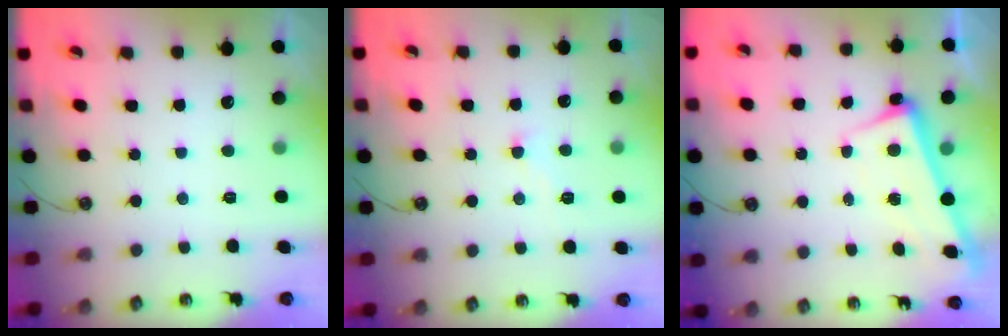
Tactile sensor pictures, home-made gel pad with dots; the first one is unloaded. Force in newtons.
{"total": 0.8, "press": 0.5, "slide": 0.6}
{"total": 2.3, "press": 2.1, "slide": 0.9}